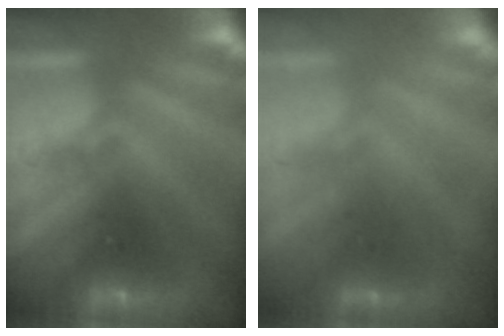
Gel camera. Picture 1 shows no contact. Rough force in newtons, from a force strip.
{"total": 2.3}